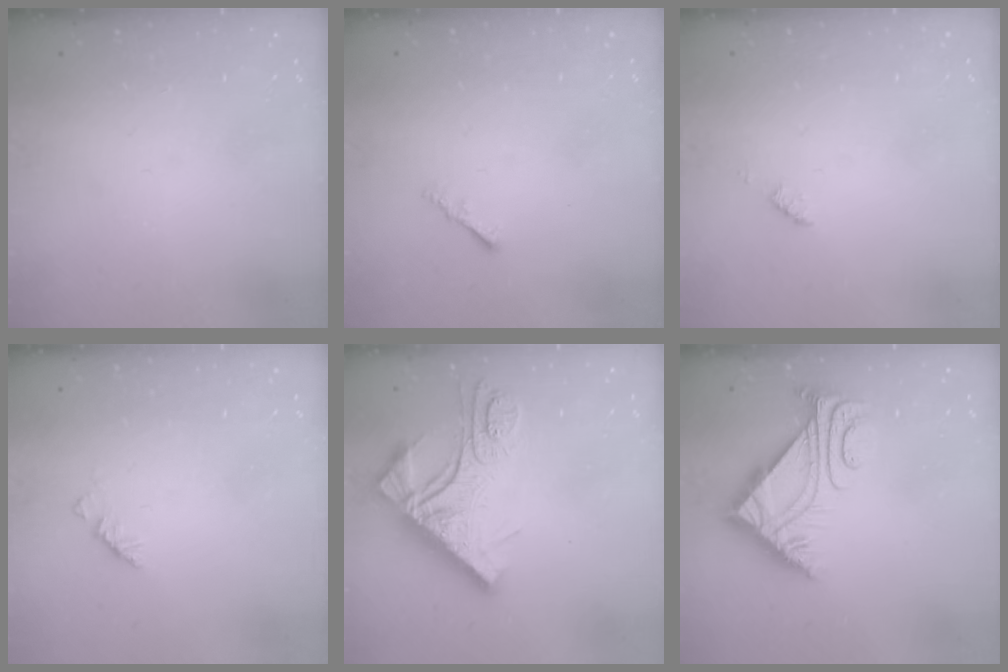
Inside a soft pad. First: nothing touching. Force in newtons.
{"total": 1.2, "press": 1.1, "slide": 0.4}
{"total": 1.2, "press": 1.2, "slide": 0.2}
{"total": 3.4, "press": 3.3, "slide": 0.7}
{"total": 14.4, "press": 14.3, "slide": 1.5}
{"total": 7.2, "press": 7.1, "slide": 0.9}